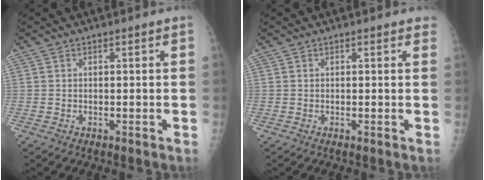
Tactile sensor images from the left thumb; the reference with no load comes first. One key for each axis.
{"total": 1.0, "fx": 0.8, "fy": 0.5, "fz": 0.4, "tx": 0.005, "ty": -0.001, "tz": 0.003}